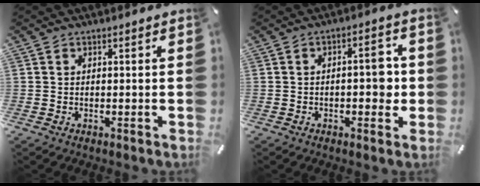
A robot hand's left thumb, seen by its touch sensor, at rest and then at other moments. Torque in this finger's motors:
{"motor_torque": [0.03, -0.06, 0.03, -0.02, -0.05]}